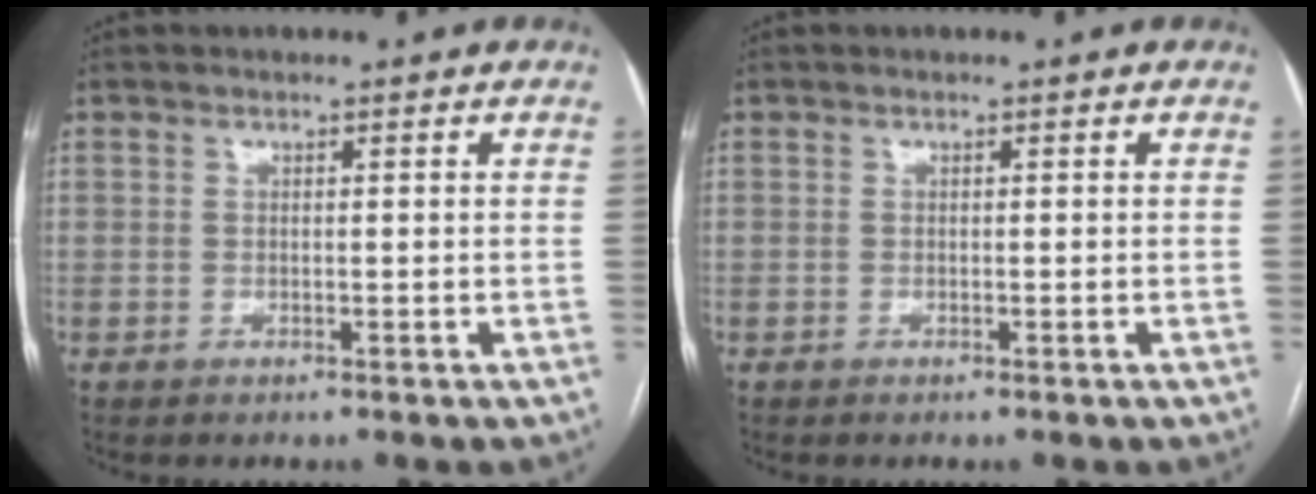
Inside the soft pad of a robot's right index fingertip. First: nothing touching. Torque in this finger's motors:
{"motor_torque": [0.08, 0.01, -0.03, 0.00]}